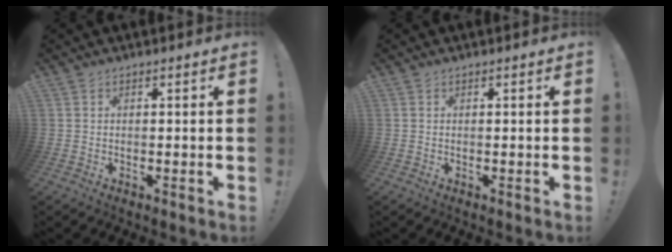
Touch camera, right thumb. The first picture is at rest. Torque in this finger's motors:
{"motor_torque": [0.19, -0.03, 0.22, -0.36, -0.01]}